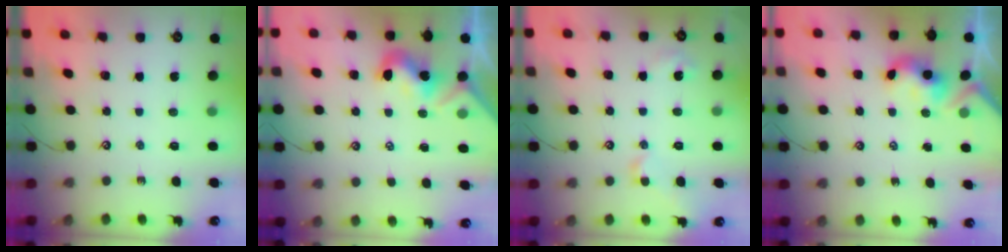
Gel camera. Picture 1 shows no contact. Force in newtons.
{"total": 1.7, "press": 1.7, "slide": 0.1}
{"total": 2.9, "press": 2.8, "slide": 0.6}
{"total": 3.6, "press": 3.6, "slide": 0.4}